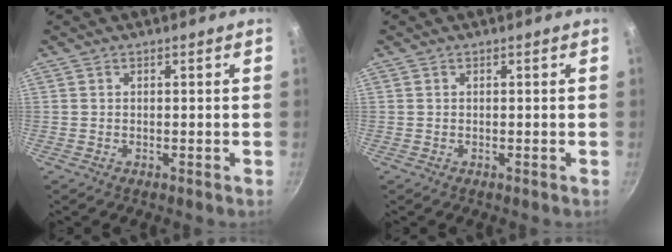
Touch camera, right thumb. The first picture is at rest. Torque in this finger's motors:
{"motor_torque": [0.00, 0.00, 0.09, 0.02, 0.00]}